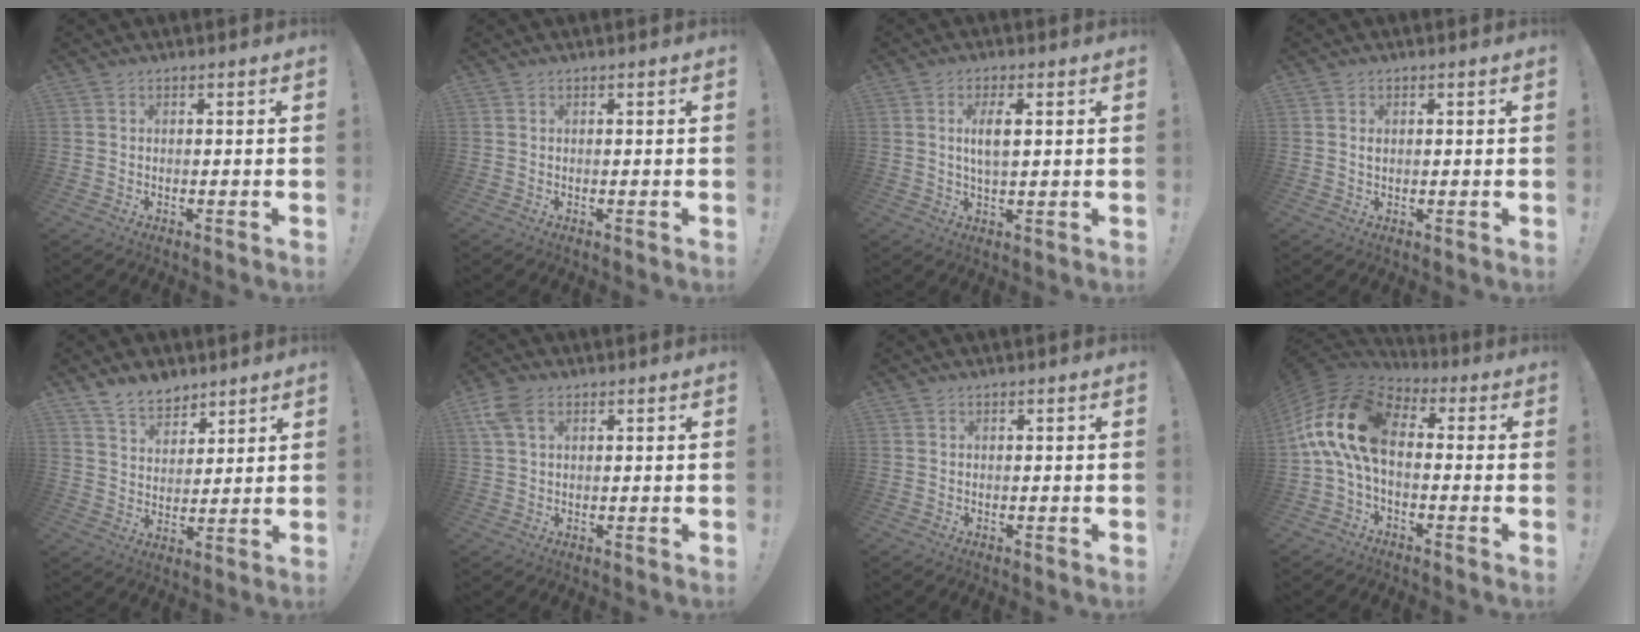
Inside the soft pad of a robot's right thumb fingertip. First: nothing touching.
{"total": 0.0}
{"total": 5.5, "force": [1.3, 1.8, 5.0], "torque": [-0.082, -0.009, 0.015]}
{"total": 0.7, "force": [0.4, 0.5, 0.3], "torque": [-0.003, 0.001, 0.007]}
{"total": 9.1, "force": [7.2, 4.9, 2.3], "torque": [-0.035, -0.052, 0.140]}
{"total": 6.5, "force": [2.9, 3.7, 4.4], "torque": [-0.093, 0.002, 0.058]}
{"total": 0.0}
{"total": 16.7, "force": [0.7, 9.4, 13.8], "torque": [-0.264, 0.020, 0.021]}